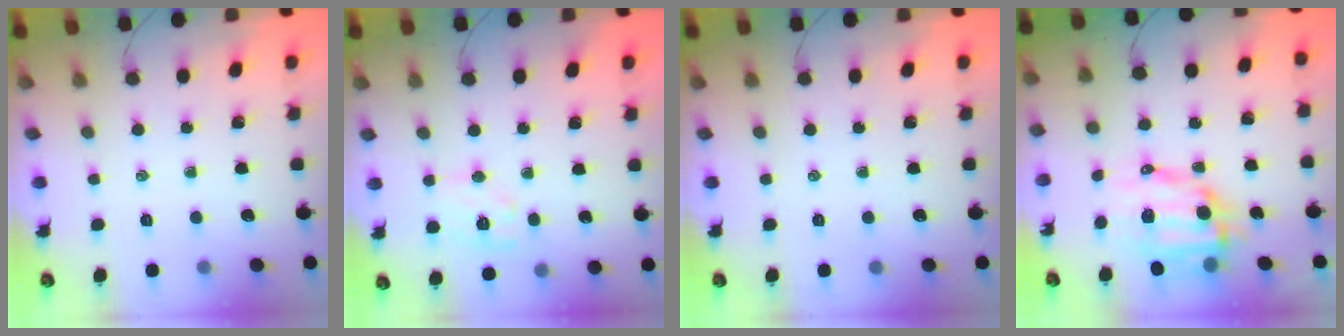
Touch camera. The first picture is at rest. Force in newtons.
{"total": 9.4, "press": 9.4, "slide": 0.3}
{"total": 0.0}
{"total": 12.0, "press": 11.8, "slide": 2.4}